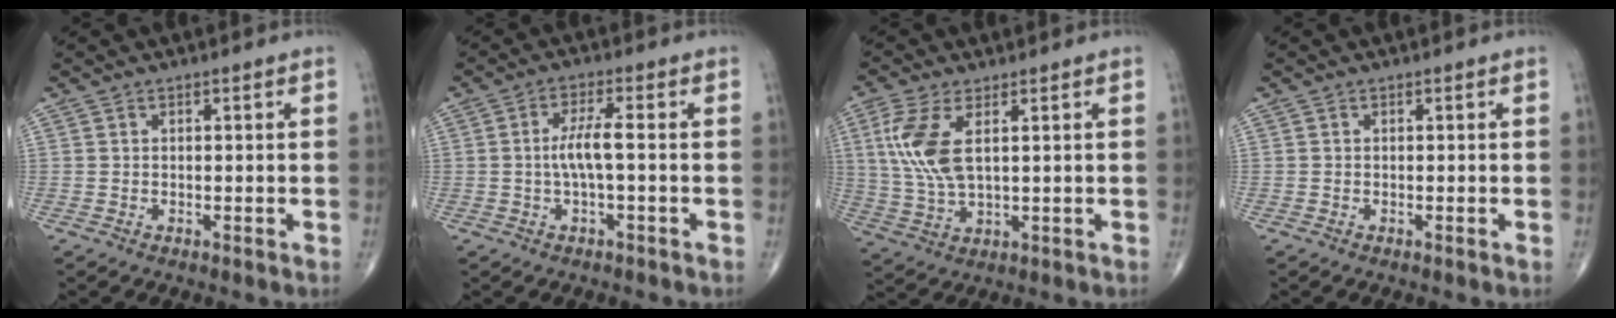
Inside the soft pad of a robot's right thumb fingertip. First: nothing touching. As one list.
[{"total": 4.6, "force": [-0.4, 0.7, 4.5], "torque": [-0.103, 0.011, -0.010]}, {"total": 9.9, "force": [2.6, 4.3, 8.5], "torque": [-0.199, -0.006, 0.058]}, {"total": 0.0}]